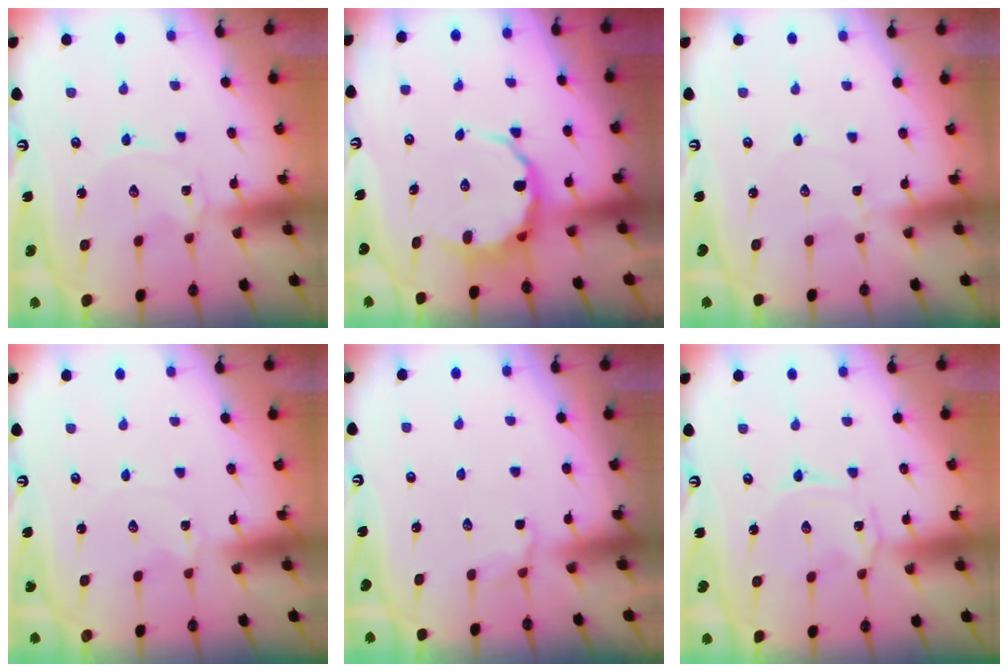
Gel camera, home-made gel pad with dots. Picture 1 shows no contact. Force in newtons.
{"total": 6.9, "press": 6.7, "slide": 1.8}
{"total": 1.0, "press": 1.0, "slide": 0.1}
{"total": 1.0, "press": 1.0, "slide": 0.2}
{"total": 4.3, "press": 4.0, "slide": 1.6}
{"total": 1.0, "press": 0.9, "slide": 0.3}